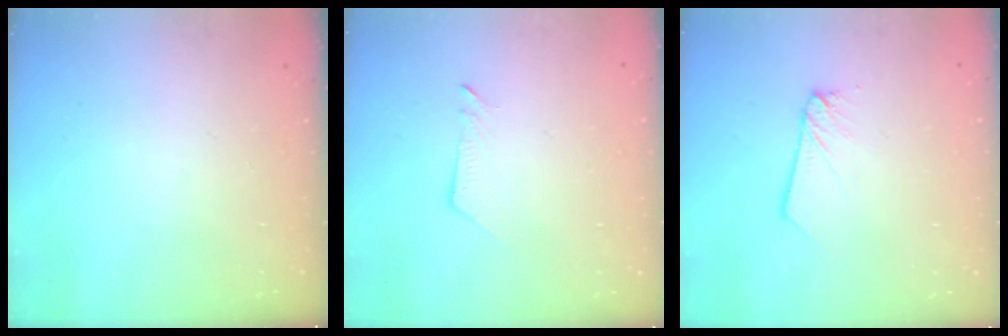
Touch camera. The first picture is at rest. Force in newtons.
{"total": 3.6, "press": 3.6, "slide": 0.5}
{"total": 1.7, "press": 1.7, "slide": 0.1}